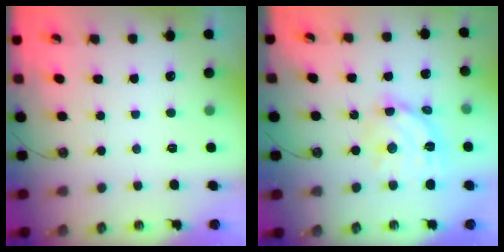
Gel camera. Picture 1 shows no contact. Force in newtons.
{"total": 12.9, "press": 12.9, "slide": 1.2}